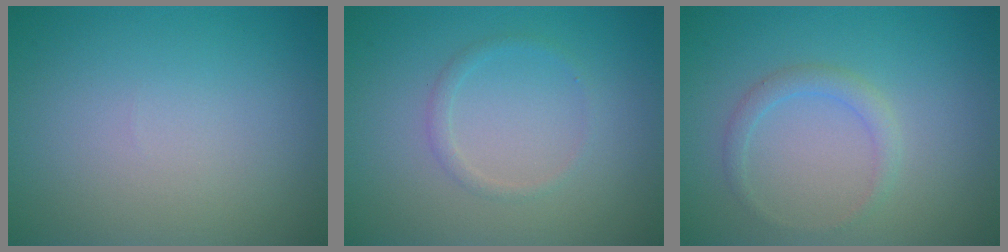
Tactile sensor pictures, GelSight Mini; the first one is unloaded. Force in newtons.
{"total": 1.0, "press": 1.0, "slide": 0.1}
{"total": 1.6, "press": 1.6, "slide": 0.2}